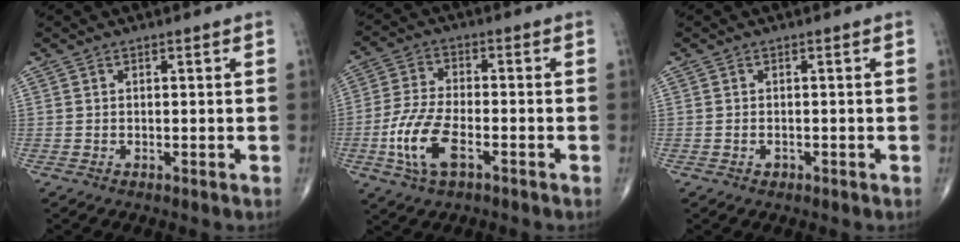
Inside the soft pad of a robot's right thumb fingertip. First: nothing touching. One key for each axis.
{"total": 10.3, "fx": -3.9, "fy": 4.7, "fz": 8.3, "tx": -0.185, "ty": 0.012, "tz": -0.075}
{"total": 0.9, "fx": -0.4, "fy": 0.6, "fz": 0.4, "tx": -0.007, "ty": 0.004, "tz": -0.004}